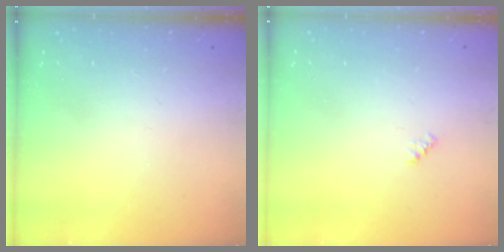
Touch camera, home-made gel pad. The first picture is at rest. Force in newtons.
{"total": 2.4, "press": 2.4, "slide": 0.4}